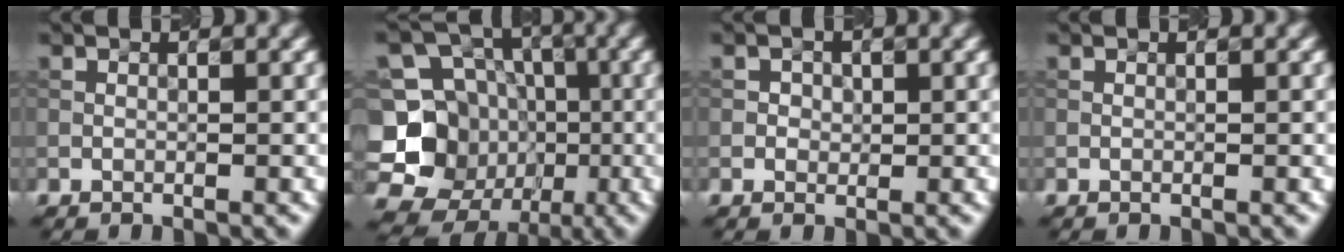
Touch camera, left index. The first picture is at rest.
{"total": 14.0, "force": [-4.0, 12.7, 4.1], "torque": [-0.121, 0.000, -0.060]}
{"total": 1.3, "force": [0.3, 1.1, 0.5], "torque": [-0.004, 0.002, 0.010]}
{"total": 0.0}